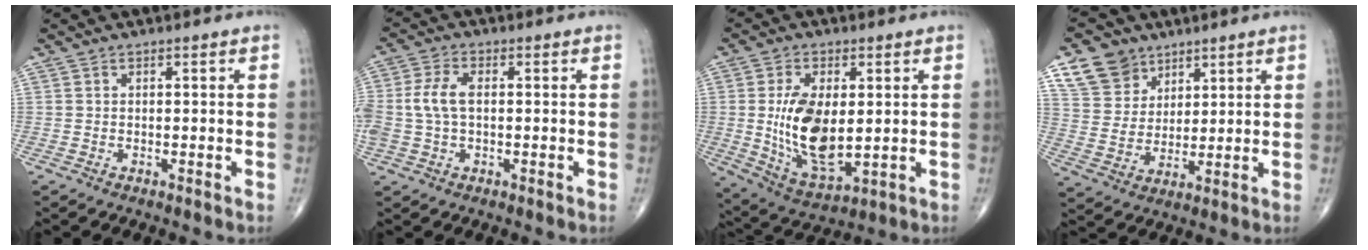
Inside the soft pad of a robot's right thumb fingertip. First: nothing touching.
{"total": 6.7, "force": [0.2, 3.9, 5.4], "torque": [-0.133, 0.015, 0.001]}
{"total": 14.4, "force": [0.7, 7.5, 12.3], "torque": [-0.219, -0.020, 0.027]}
{"total": 10.0, "force": [6.2, 7.4, 2.5], "torque": [-0.025, -0.028, 0.126]}